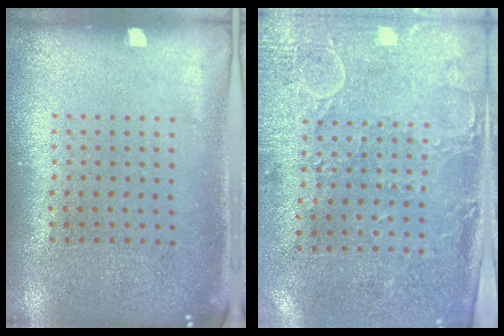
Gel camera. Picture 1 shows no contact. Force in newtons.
{"total": 3.0, "press": 2.4, "slide": 1.7}